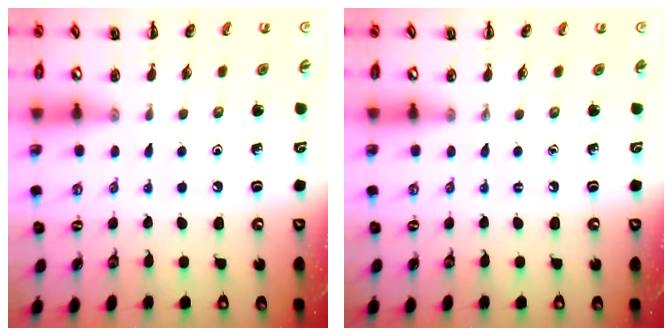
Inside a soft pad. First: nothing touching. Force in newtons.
{"total": 0.0}